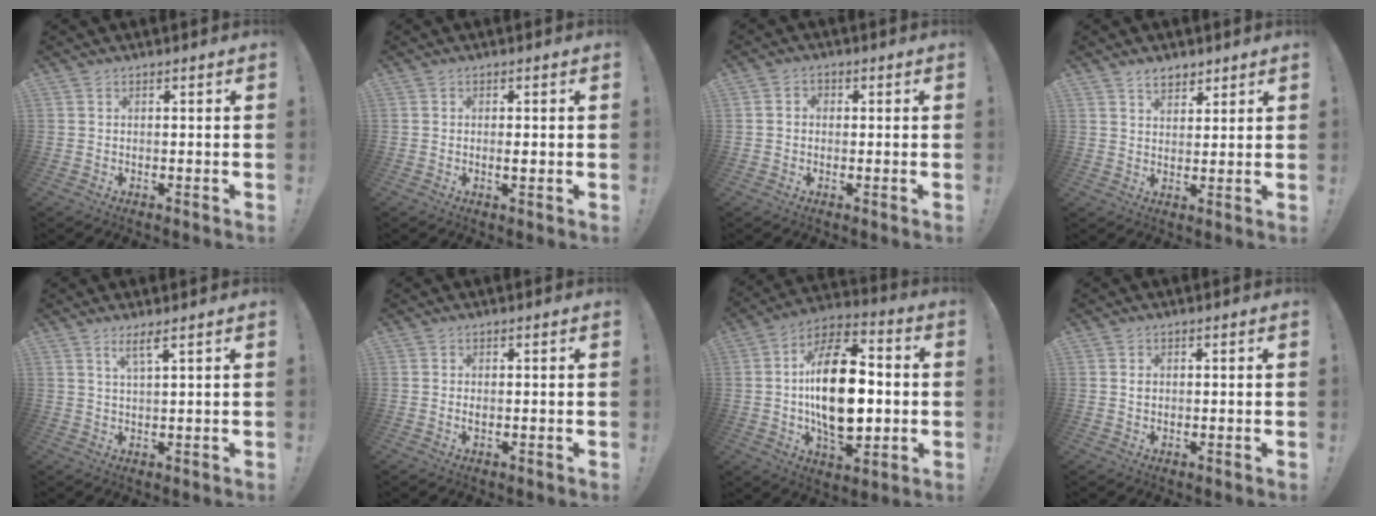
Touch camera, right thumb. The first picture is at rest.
{"total": 1.6, "force": [-0.2, 0.4, 1.5], "torque": [-0.010, -0.006, -0.007]}
{"total": 2.6, "force": [-0.3, 2.1, 1.4], "torque": [-0.017, 0.004, -0.006]}
{"total": 4.7, "force": [3.6, 2.7, 1.6], "torque": [-0.020, -0.018, 0.064]}
{"total": 3.9, "force": [2.5, 0.0, 3.0], "torque": [-0.056, -0.008, 0.040]}
{"total": 0.6, "force": [0.0, 0.3, 0.5], "torque": [-0.004, -0.002, -0.001]}
{"total": 23.5, "force": [-0.4, 13.3, 19.4], "torque": [-0.335, 0.002, -0.008]}
{"total": 0.7, "force": [0.2, 0.7, 0.3], "torque": [0.000, 0.001, 0.002]}